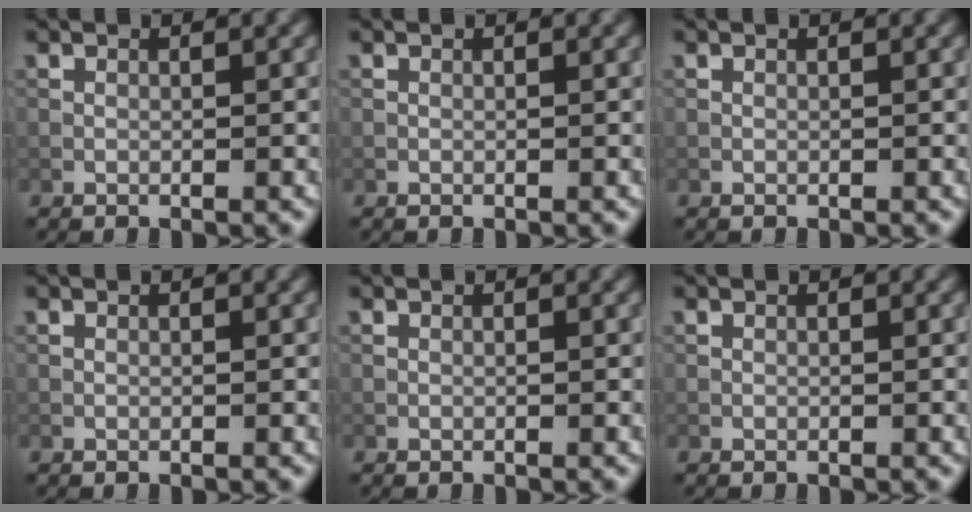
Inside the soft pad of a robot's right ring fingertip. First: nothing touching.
{"total": 0.0}
{"total": 0.0}
{"total": 0.0}
{"total": 0.0}
{"total": 0.0}